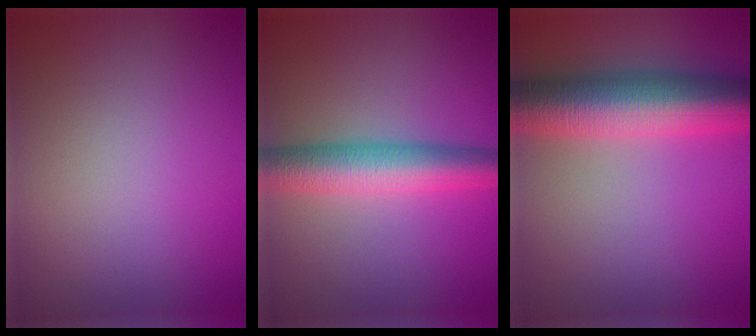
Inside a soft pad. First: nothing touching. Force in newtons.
{"total": 6.4, "press": 6.4, "slide": 0.0}
{"total": 10.7, "press": 10.6, "slide": 0.2}